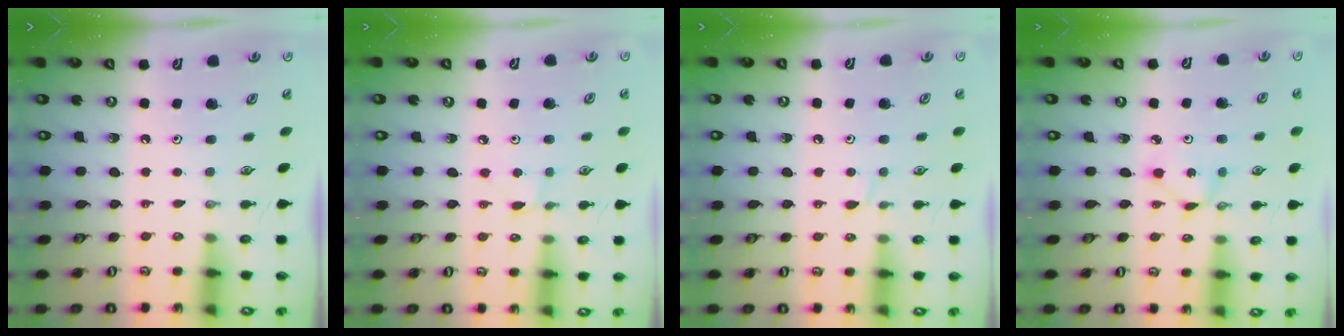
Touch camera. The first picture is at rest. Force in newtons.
{"total": 1.5, "press": 1.5, "slide": 0.2}
{"total": 3.2, "press": 3.2, "slide": 0.4}
{"total": 1.9, "press": 1.9, "slide": 0.1}